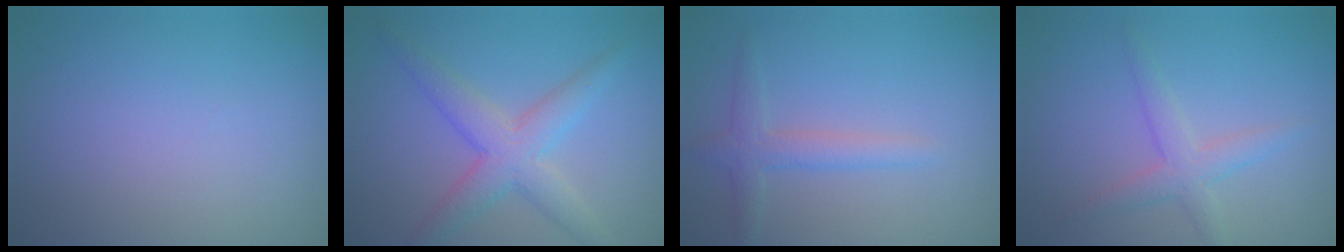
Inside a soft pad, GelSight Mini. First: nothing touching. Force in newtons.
{"total": 4.7, "press": 4.7, "slide": 0.1}
{"total": 2.4, "press": 2.4, "slide": 0.1}
{"total": 2.6, "press": 2.6, "slide": 0.1}